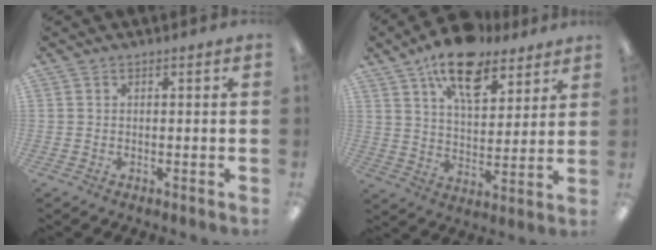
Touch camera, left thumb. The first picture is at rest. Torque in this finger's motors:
{"motor_torque": [0.36, 0.44, 1.81, -0.96, 0.35]}